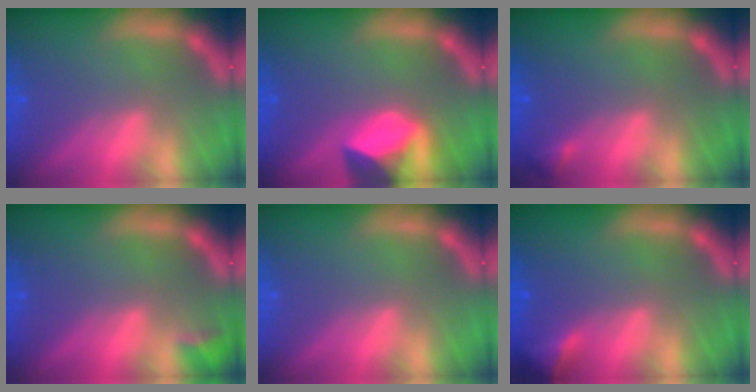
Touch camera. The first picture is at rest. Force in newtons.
{"total": 5.4}
{"total": 0.9}
{"total": 1.4}
{"total": 0.0}
{"total": 2.4}